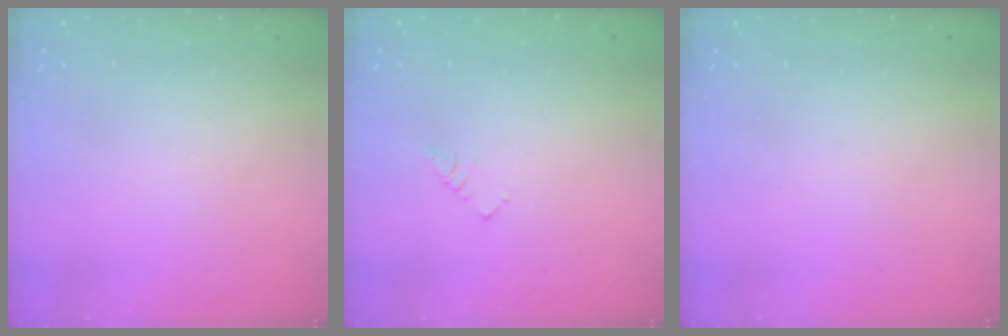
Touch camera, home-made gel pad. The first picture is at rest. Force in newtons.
{"total": 3.0, "press": 2.9, "slide": 0.4}
{"total": 0.0}